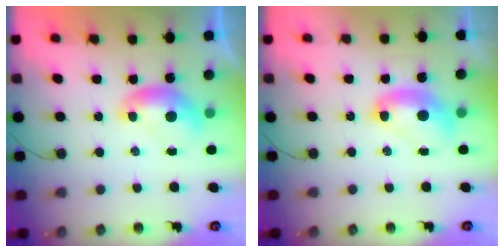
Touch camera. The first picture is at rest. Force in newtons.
{"total": 2.5, "press": 2.5, "slide": 0.1}